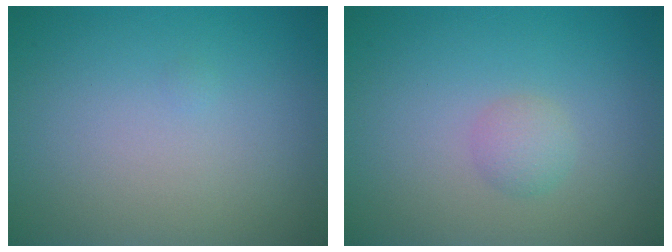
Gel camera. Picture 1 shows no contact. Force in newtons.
{"total": 1.4, "press": 1.4, "slide": 0.1}